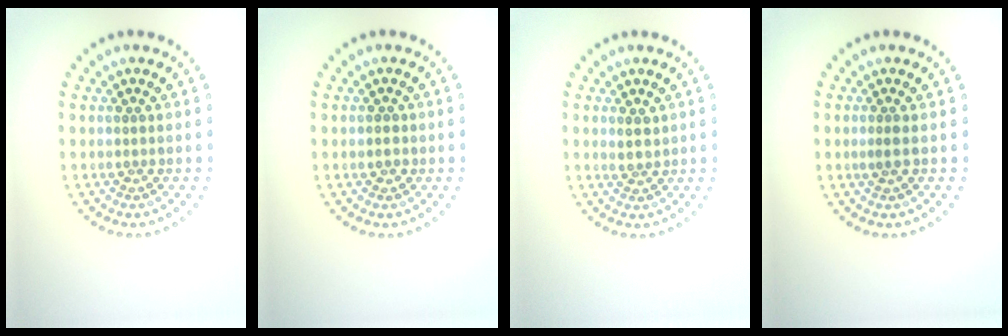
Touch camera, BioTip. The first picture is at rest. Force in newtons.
{"total": 1.0, "press": 1.0, "slide": 0.3}
{"total": 1.4, "press": 1.2, "slide": 0.7}
{"total": 0.8, "press": 0.5, "slide": 0.6}